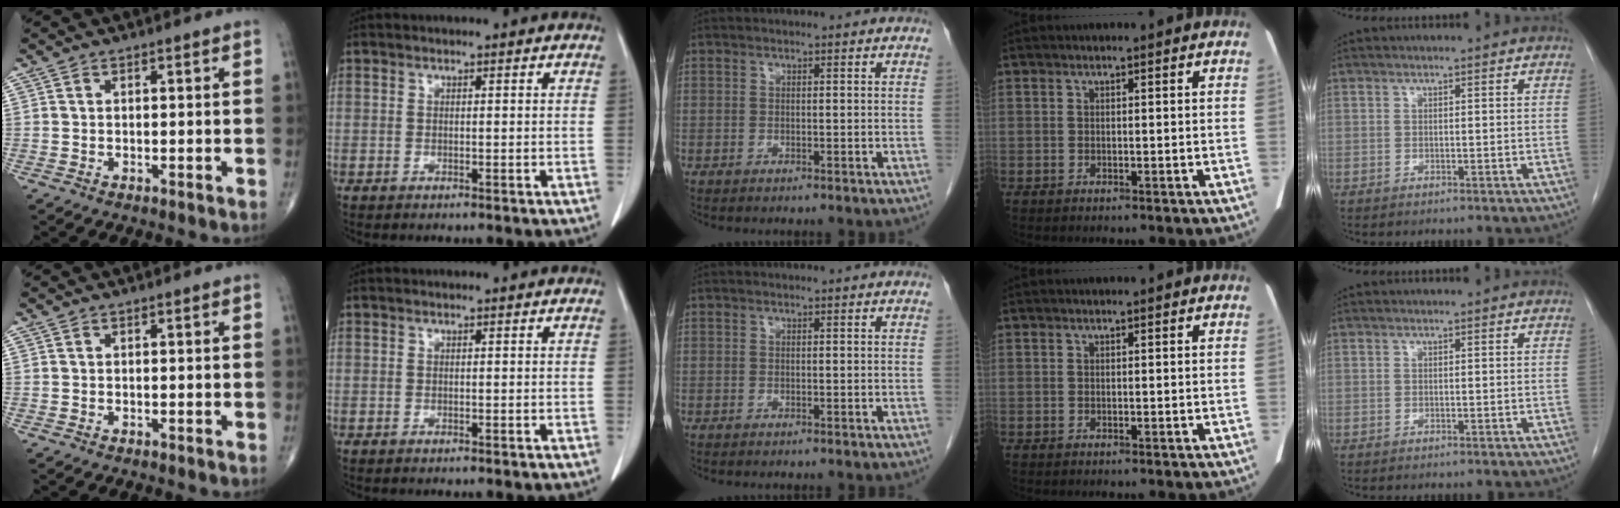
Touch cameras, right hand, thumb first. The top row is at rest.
{}